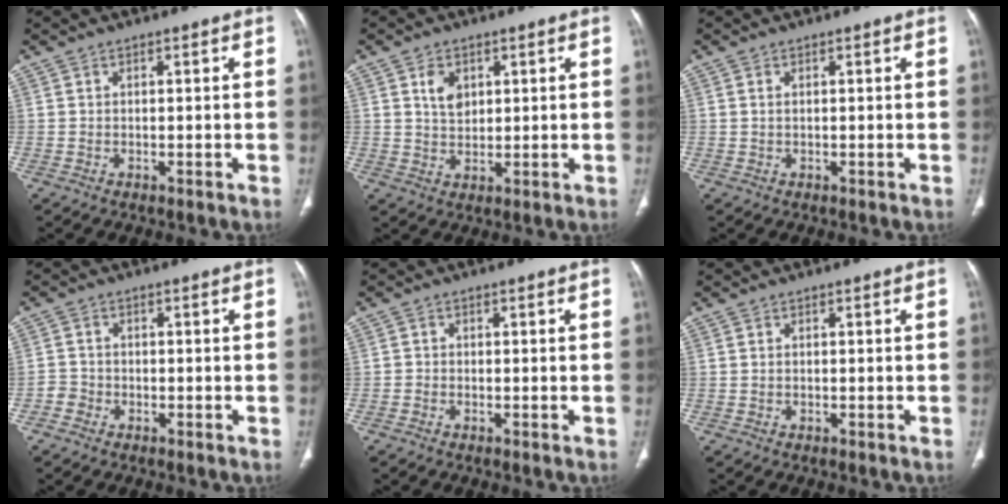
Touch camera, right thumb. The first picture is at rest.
{"total": 4.4, "force": [1.8, 3.1, 2.6], "torque": [-0.026, -0.010, 0.034]}
{"total": 0.5, "force": [0.1, 0.3, 0.4], "torque": [-0.006, 0.001, 0.002]}
{"total": 2.2, "force": [-1.2, 1.8, 0.2], "torque": [0.005, 0.014, -0.032]}
{"total": 0.9, "force": [-0.6, 0.6, 0.2], "torque": [0.003, 0.004, -0.016]}
{"total": 0.0}